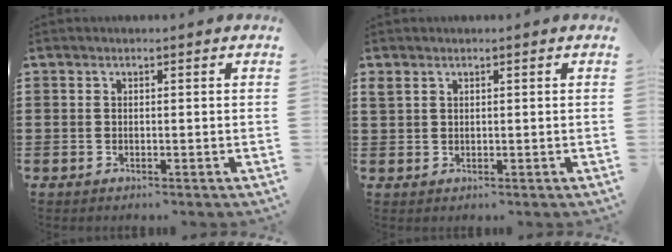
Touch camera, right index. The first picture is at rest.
{"total": 1.3, "force": [1.0, 0.7, 0.5], "torque": [-0.012, 0.001, 0.019]}